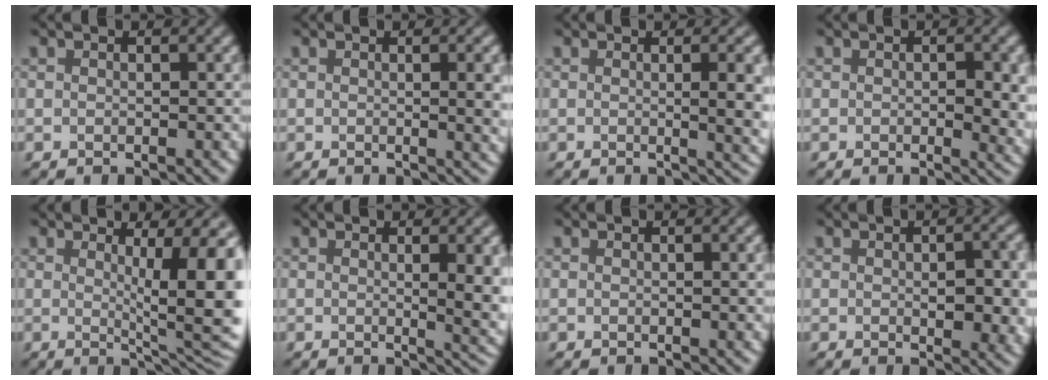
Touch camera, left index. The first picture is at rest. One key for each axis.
{"total": 4.3, "fx": 0.3, "fy": 1.4, "fz": 4.0, "tx": -0.036, "ty": 0.001, "tz": 0.004}
{"total": 6.5, "fx": 0.4, "fy": 2.4, "fz": 6.0, "tx": -0.043, "ty": 0.001, "tz": 0.007}
{"total": 3.7, "fx": -0.2, "fy": 1.6, "fz": 3.3, "tx": -0.042, "ty": -0.008, "tz": -0.001}
{"total": 9.5, "fx": 1.3, "fy": 2.2, "fz": 9.2, "tx": -0.111, "ty": -0.008, "tz": 0.021}
{"total": 6.1, "fx": 0.5, "fy": 2.0, "fz": 5.8, "tx": -0.052, "ty": -0.007, "tz": 0.010}
{"total": 1.4, "fx": 0.1, "fy": 0.4, "fz": 1.4, "tx": -0.014, "ty": 0.002, "tz": -0.001}
{"total": 5.2, "fx": -0.1, "fy": 2.2, "fz": 4.7, "tx": -0.059, "ty": -0.009, "tz": 0.004}